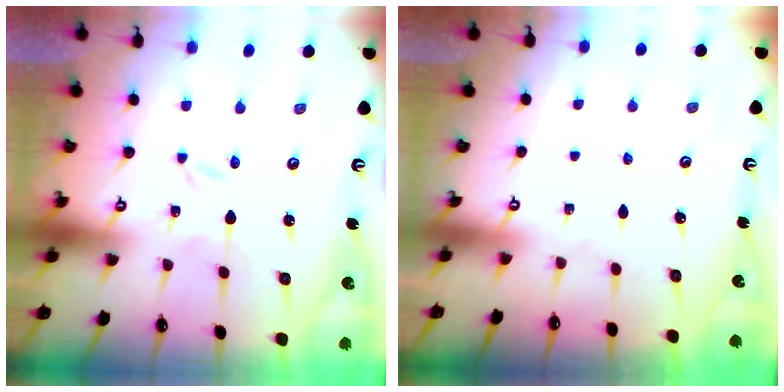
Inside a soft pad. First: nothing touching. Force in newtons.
{"total": 0.5, "press": 0.5, "slide": 0.1}